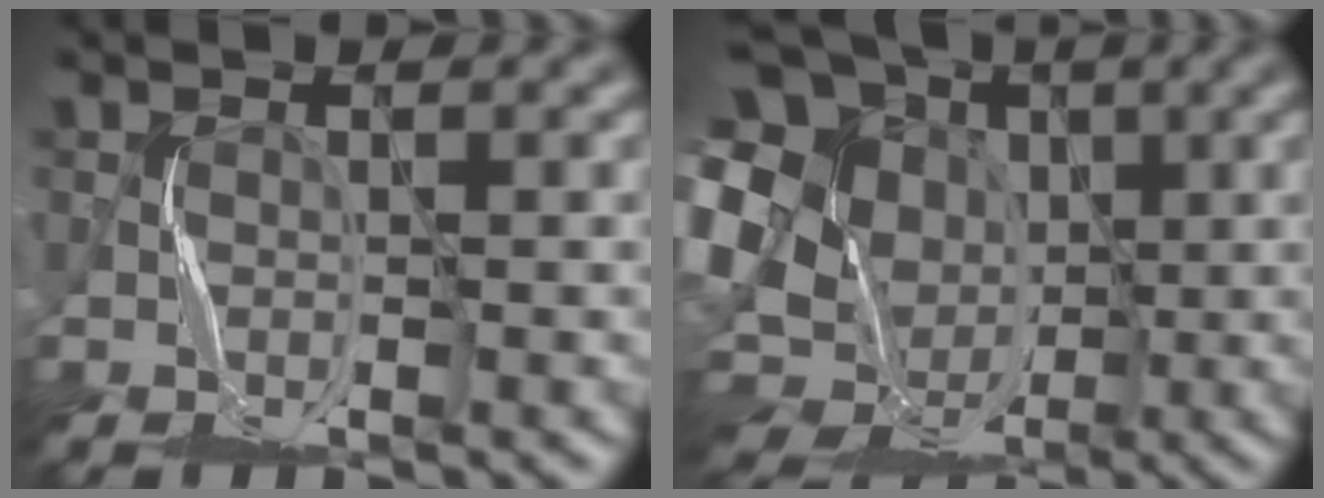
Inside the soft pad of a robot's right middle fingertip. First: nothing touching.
{"total": 16.9, "force": [-0.8, 14.4, 8.8], "torque": [-0.215, 0.017, -0.014]}